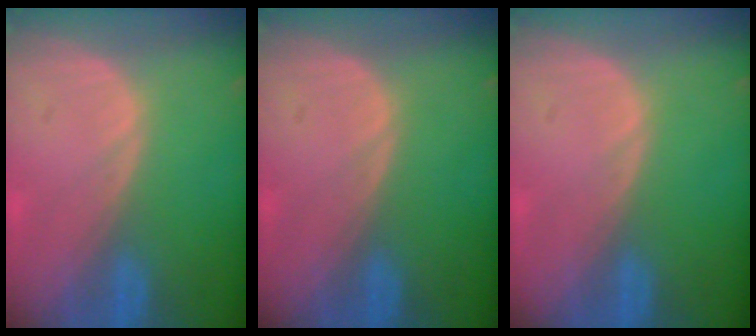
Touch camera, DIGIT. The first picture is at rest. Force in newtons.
{"total": 0.0}
{"total": 0.0}